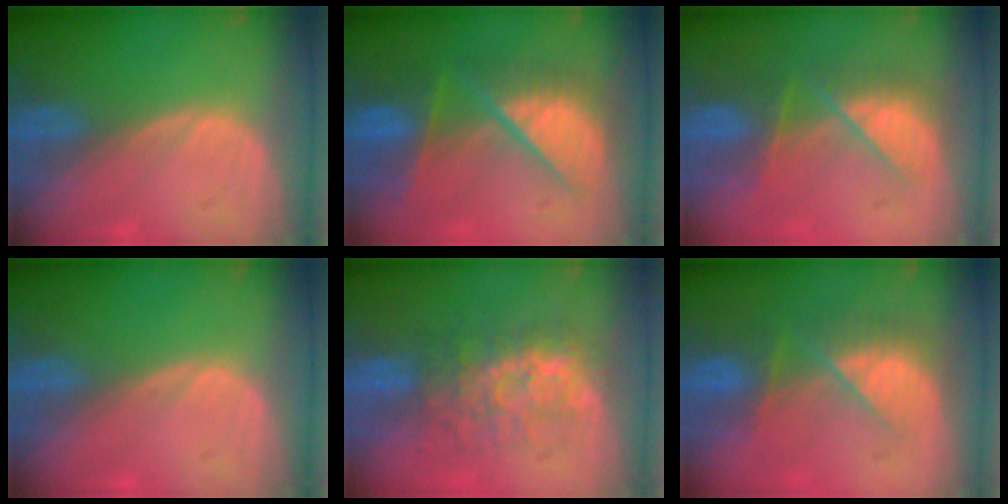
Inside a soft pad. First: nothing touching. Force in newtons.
{"total": 9.0, "press": 9.0, "slide": 0.9}
{"total": 7.1, "press": 6.9, "slide": 1.2}
{"total": 0.0}
{"total": 7.7, "press": 7.4, "slide": 1.8}
{"total": 7.8, "press": 7.2, "slide": 3.1}